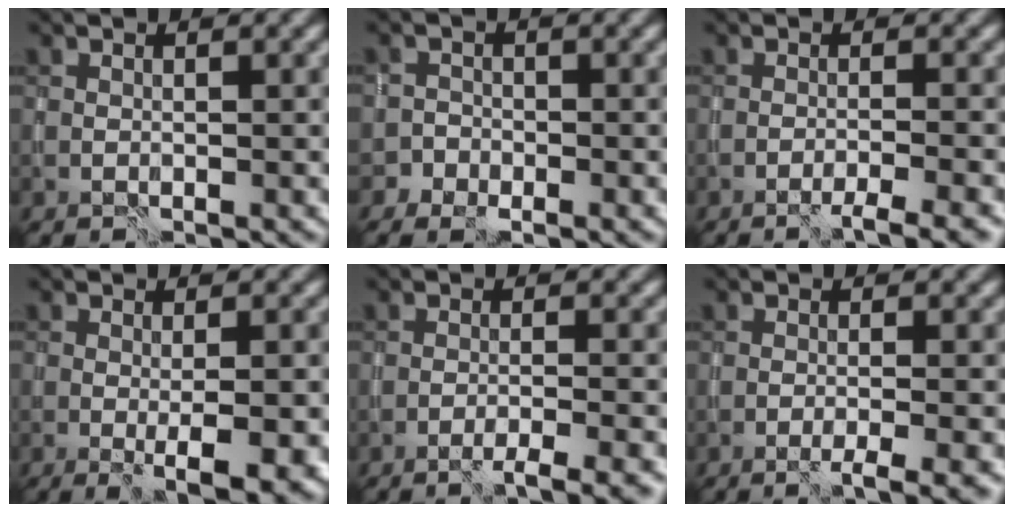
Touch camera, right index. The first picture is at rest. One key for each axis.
{"total": 2.3, "fx": -1.4, "fy": 1.8, "fz": 0.4, "tx": 0.004, "ty": 0.004, "tz": -0.031}
{"total": 2.9, "fx": -2.0, "fy": 0.3, "fz": 2.1, "tx": -0.017, "ty": 0.002, "tz": -0.041}
{"total": 3.5, "fx": -1.0, "fy": 0.6, "fz": 3.3, "tx": -0.048, "ty": -0.011, "tz": -0.013}
{"total": 2.9, "fx": -2.0, "fy": 0.3, "fz": 2.1, "tx": -0.017, "ty": 0.003, "tz": -0.043}
{"total": 2.6, "fx": -1.2, "fy": 0.4, "fz": 2.3, "tx": -0.026, "ty": -0.004, "tz": -0.023}